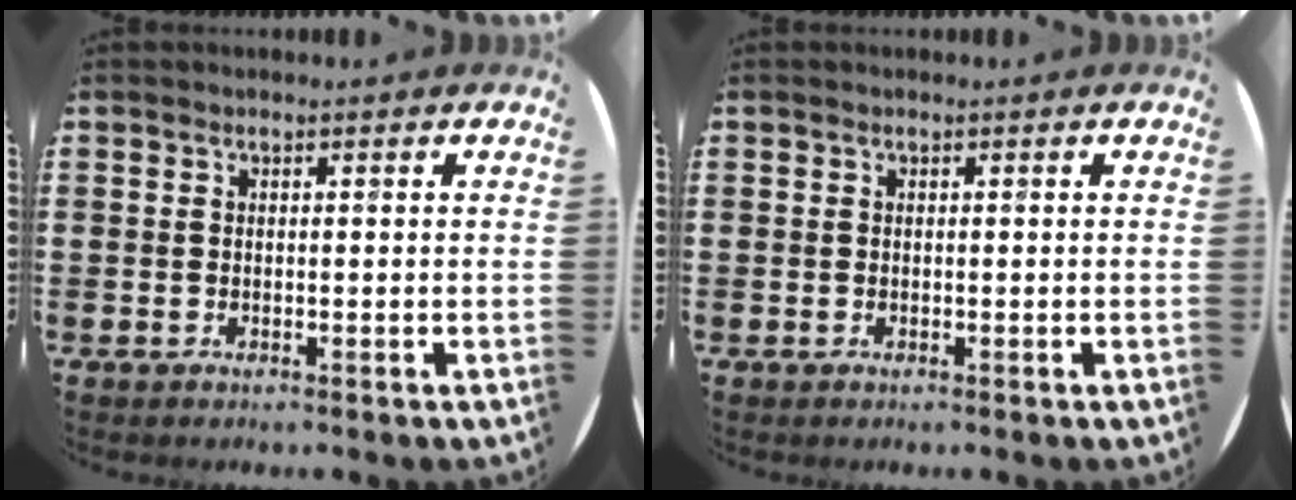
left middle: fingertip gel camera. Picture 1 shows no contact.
{"total": 0.0}